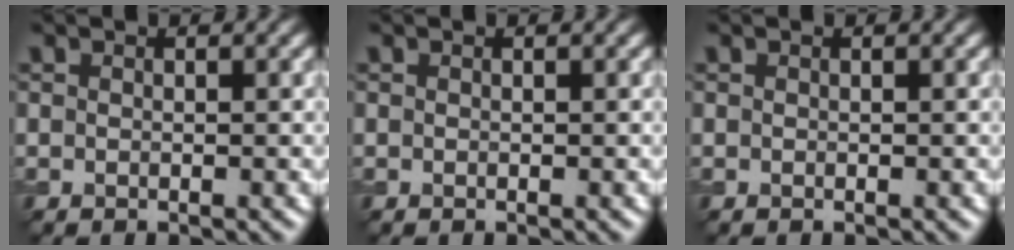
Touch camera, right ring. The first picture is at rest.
{"total": 0.0}
{"total": 0.0}